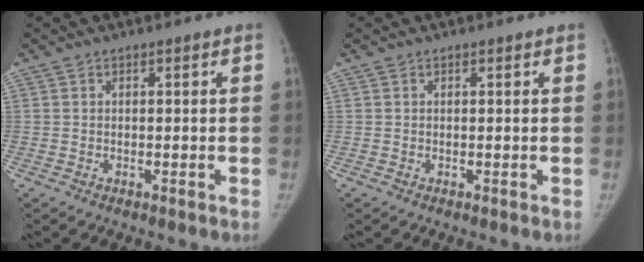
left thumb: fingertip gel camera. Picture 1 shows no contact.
{"total": 0.0}